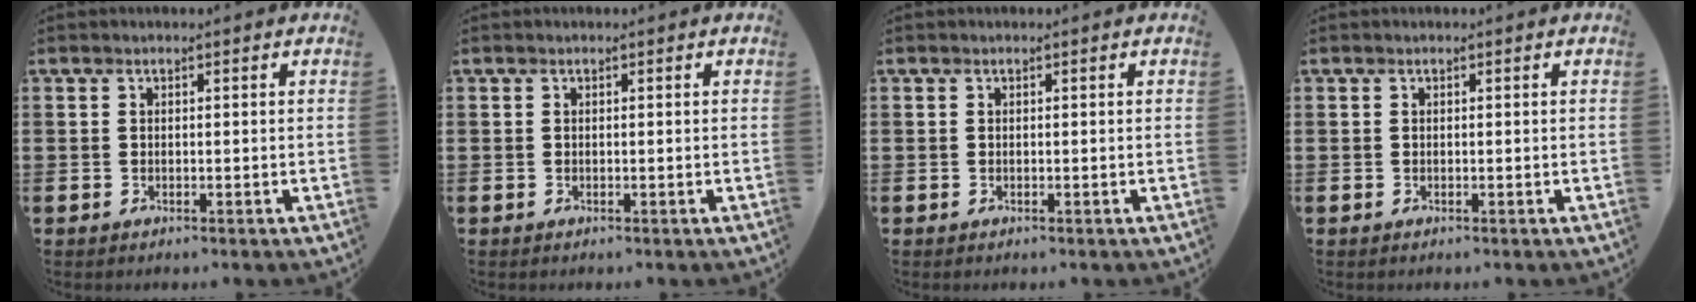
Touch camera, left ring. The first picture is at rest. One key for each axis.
{"total": 0.0}
{"total": 0.0}
{"total": 0.0}